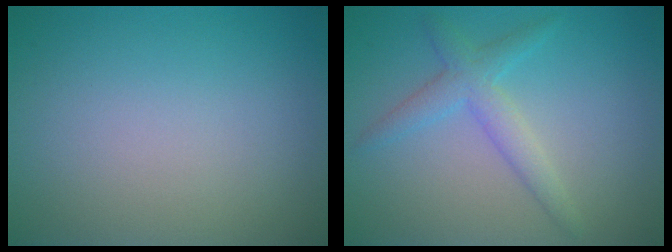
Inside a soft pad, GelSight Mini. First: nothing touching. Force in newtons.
{"total": 2.9, "press": 2.9, "slide": 0.1}